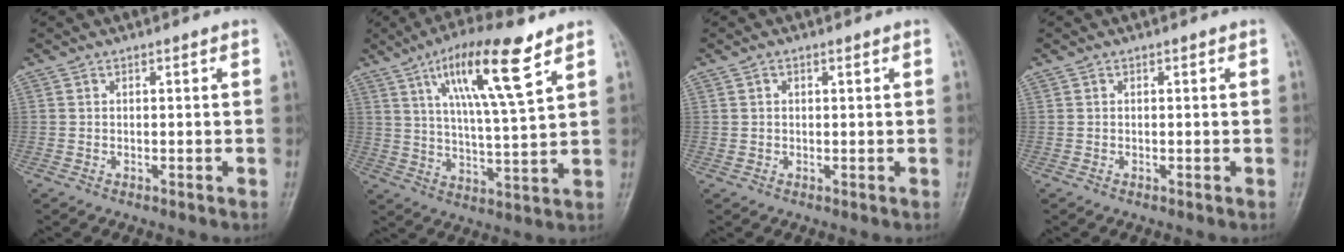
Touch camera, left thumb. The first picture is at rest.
{"total": 15.0, "force": [8.0, 2.6, 12.4], "torque": [-0.210, -0.030, 0.140]}
{"total": 1.2, "force": [0.5, 0.9, 0.5], "torque": [0.000, 0.001, 0.008]}
{"total": 0.0}